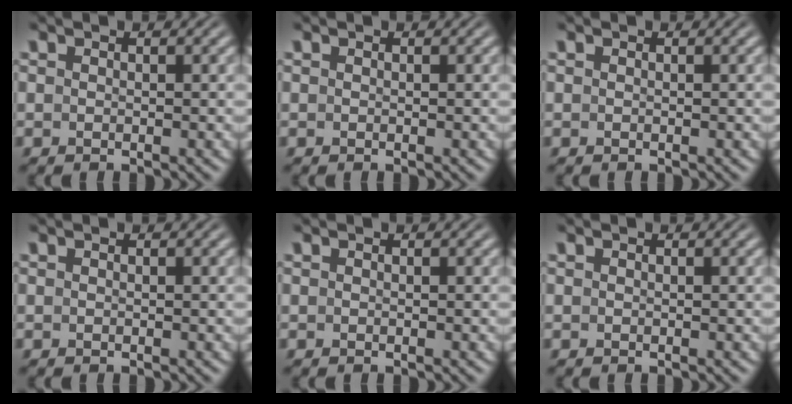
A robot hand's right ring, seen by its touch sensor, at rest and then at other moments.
{"total": 0.0}
{"total": 0.0}
{"total": 0.0}
{"total": 0.0}
{"total": 0.0}